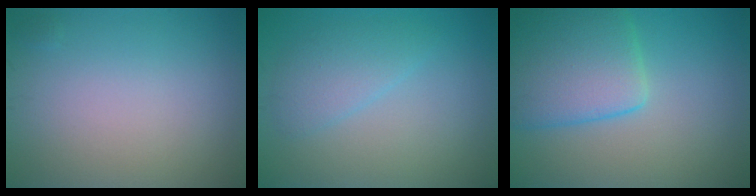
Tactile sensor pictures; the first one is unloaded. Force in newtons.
{"total": 2.5, "press": 2.5, "slide": 0.2}
{"total": 6.9, "press": 6.9, "slide": 0.4}